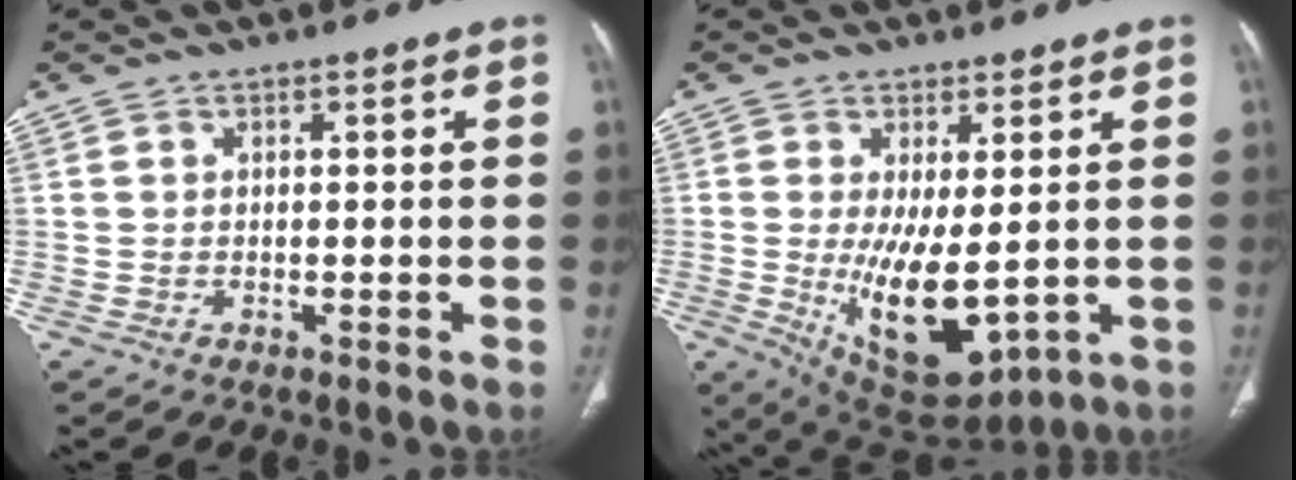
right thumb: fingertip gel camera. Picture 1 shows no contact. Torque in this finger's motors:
{"motor_torque": [0.97, 1.61, 1.82, 0.14, 0.54]}